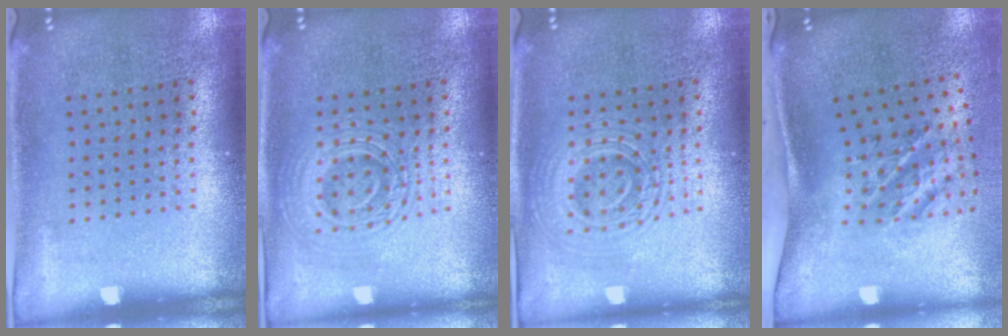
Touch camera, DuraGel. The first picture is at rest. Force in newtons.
{"total": 2.9, "press": 2.8, "slide": 0.5}
{"total": 2.1, "press": 2.1, "slide": 0.4}
{"total": 2.3, "press": 1.3, "slide": 1.9}